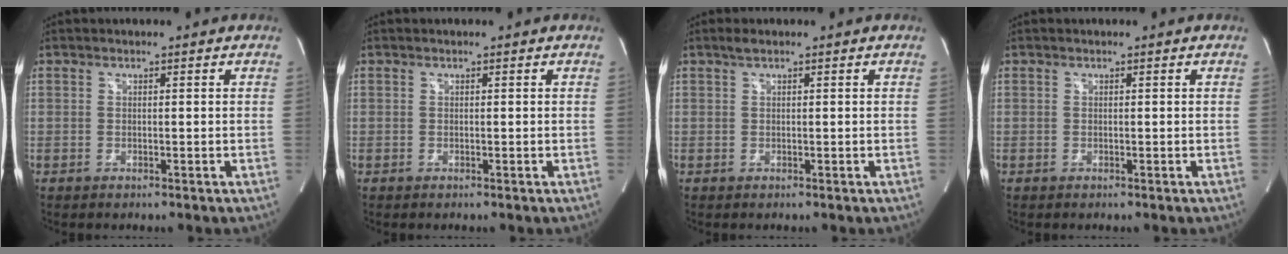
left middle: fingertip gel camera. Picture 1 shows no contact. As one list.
[{"total": 0.0}, {"total": 1.1, "force": [0.8, 0.1, 0.7], "torque": [-0.020, 0.006, 0.017]}, {"total": 0.0}]